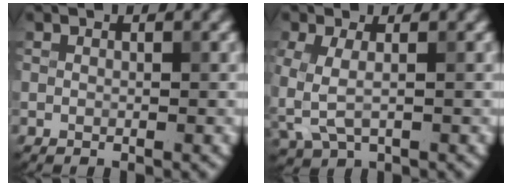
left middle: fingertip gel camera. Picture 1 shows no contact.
{"total": 3.2, "force": [-0.6, 1.8, 2.5], "torque": [-0.074, -0.006, -0.010]}